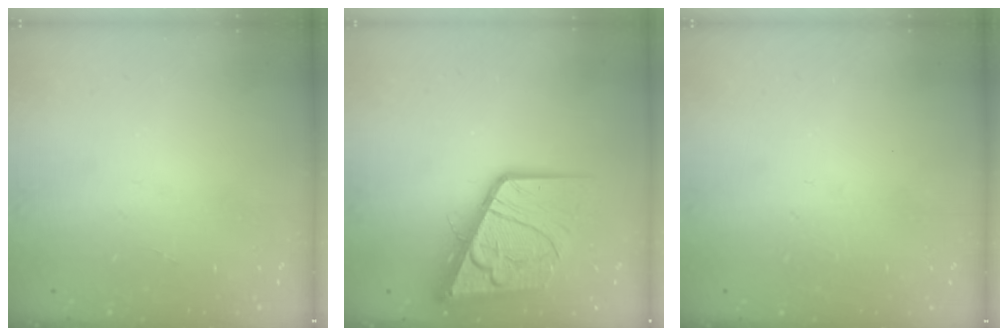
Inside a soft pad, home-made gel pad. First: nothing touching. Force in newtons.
{"total": 16.8, "press": 16.7, "slide": 2.0}
{"total": 3.2, "press": 3.2, "slide": 0.3}